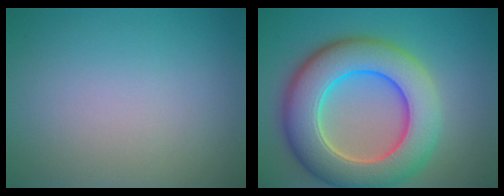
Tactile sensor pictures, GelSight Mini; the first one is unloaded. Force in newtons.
{"total": 10.8, "press": 10.8, "slide": 0.4}